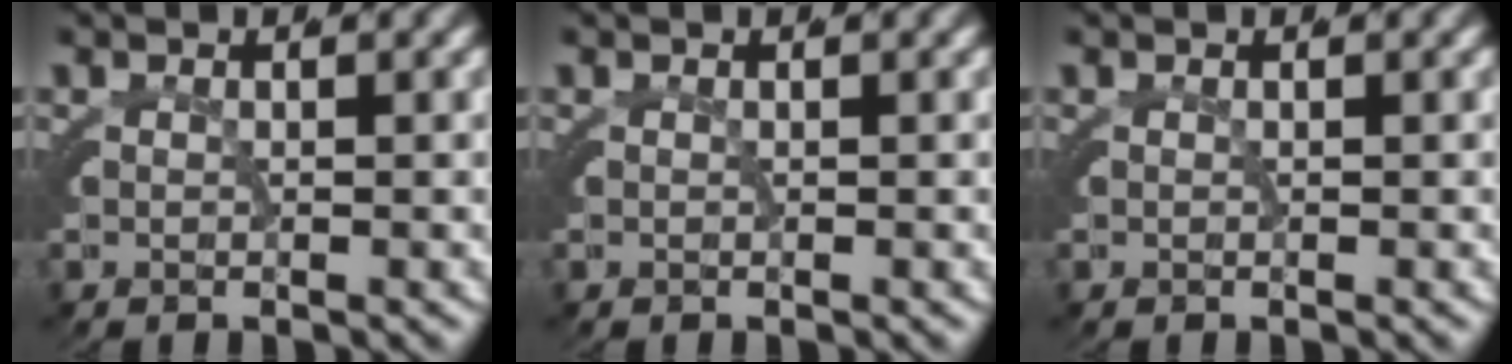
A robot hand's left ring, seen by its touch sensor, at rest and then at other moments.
{"total": 0.0}
{"total": 0.0}